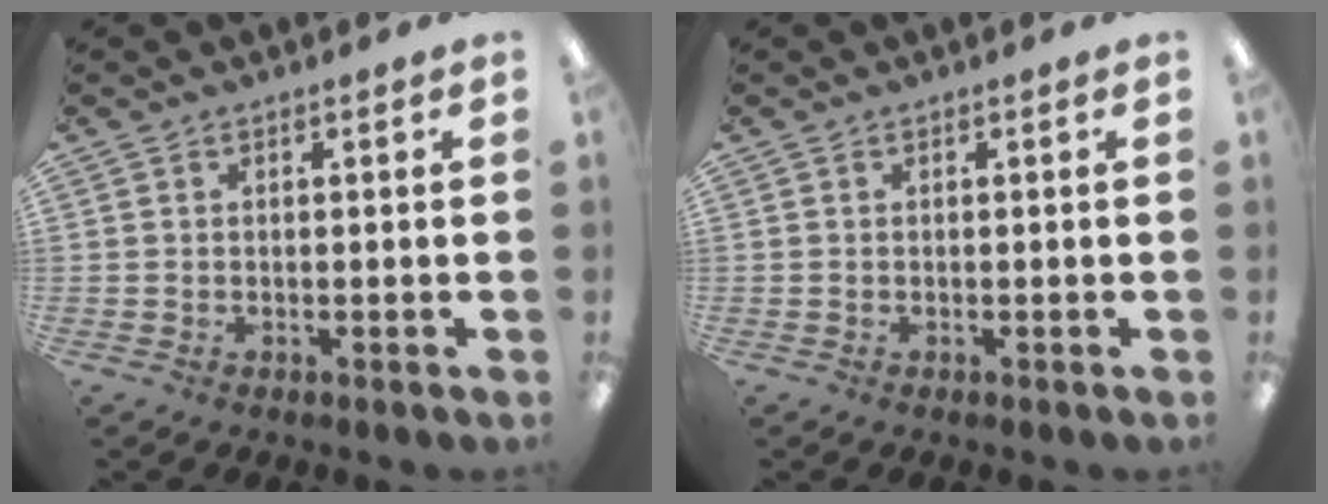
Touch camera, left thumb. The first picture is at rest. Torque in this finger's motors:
{"motor_torque": [0.00, 0.00, 0.07, -0.07, 0.00]}